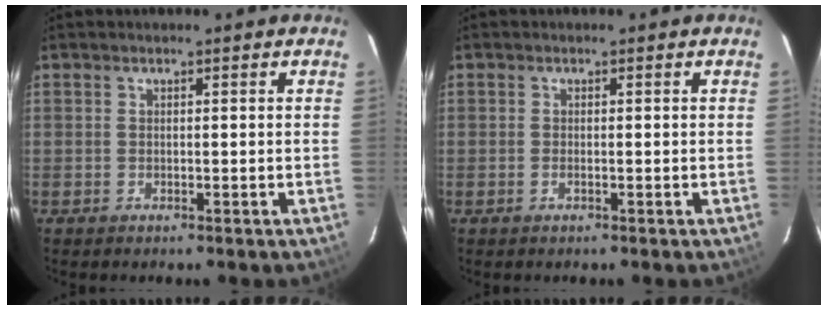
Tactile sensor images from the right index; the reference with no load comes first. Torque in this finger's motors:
{"motor_torque": [-0.30, 0.06, -0.05, 0.00]}